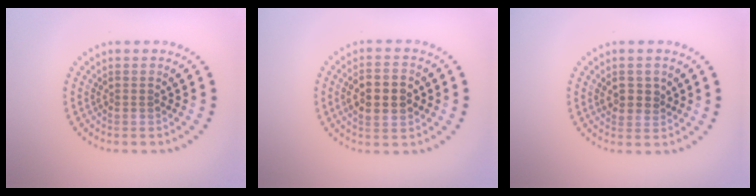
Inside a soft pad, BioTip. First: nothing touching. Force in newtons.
{"total": 4.6, "press": 4.6, "slide": 0.3}
{"total": 2.2, "press": 2.1, "slide": 0.7}